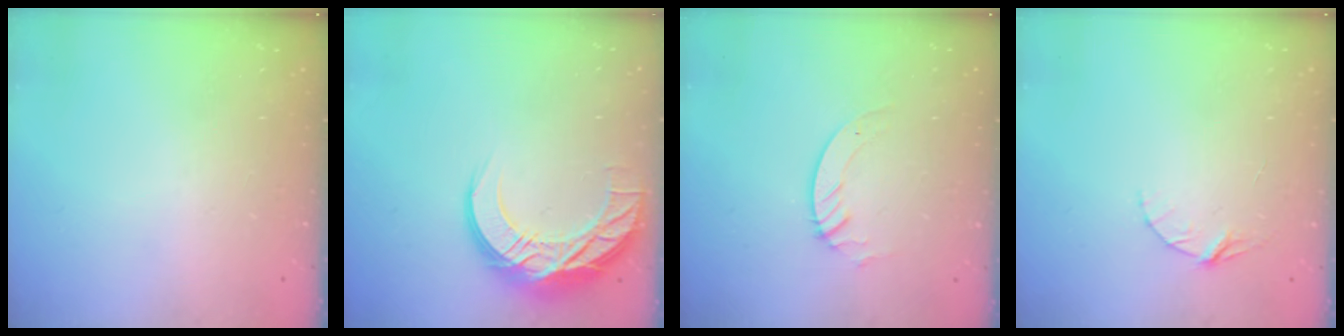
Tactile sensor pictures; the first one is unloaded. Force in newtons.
{"total": 13.7, "press": 13.7, "slide": 0.9}
{"total": 3.0, "press": 3.0, "slide": 0.2}
{"total": 3.9, "press": 3.9, "slide": 0.4}